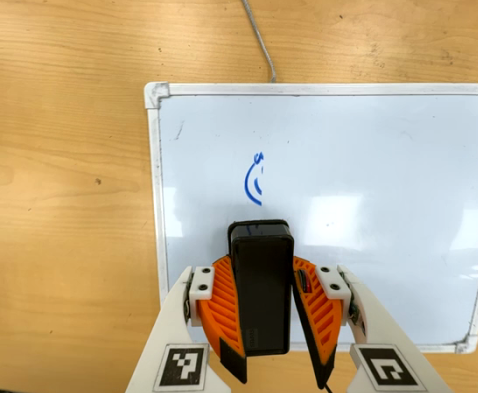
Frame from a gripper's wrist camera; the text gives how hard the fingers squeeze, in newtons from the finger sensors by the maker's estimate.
{"total": 10.0, "left": 9.8, "right": 10.1}